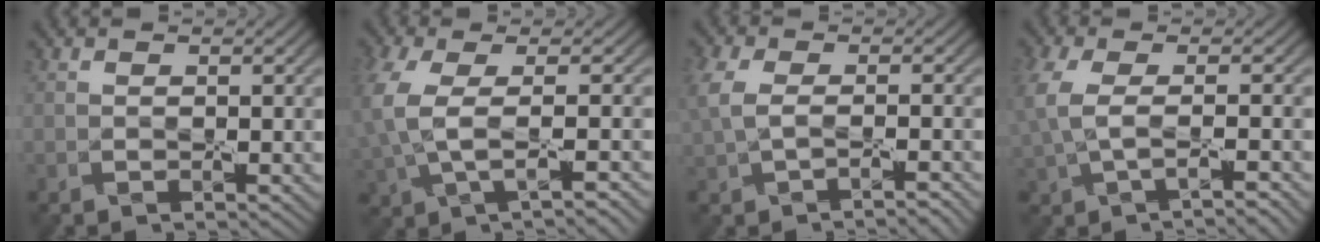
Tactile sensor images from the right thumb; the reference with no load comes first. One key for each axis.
{"total": 5.3, "fx": -0.4, "fy": 2.0, "fz": 4.9, "tx": -0.125, "ty": -0.007, "tz": -0.005}
{"total": 3.6, "fx": -0.6, "fy": 1.8, "fz": 3.0, "tx": -0.077, "ty": -0.001, "tz": -0.008}
{"total": 3.8, "fx": -0.4, "fy": 1.2, "fz": 3.6, "tx": -0.101, "ty": -0.005, "tz": -0.007}